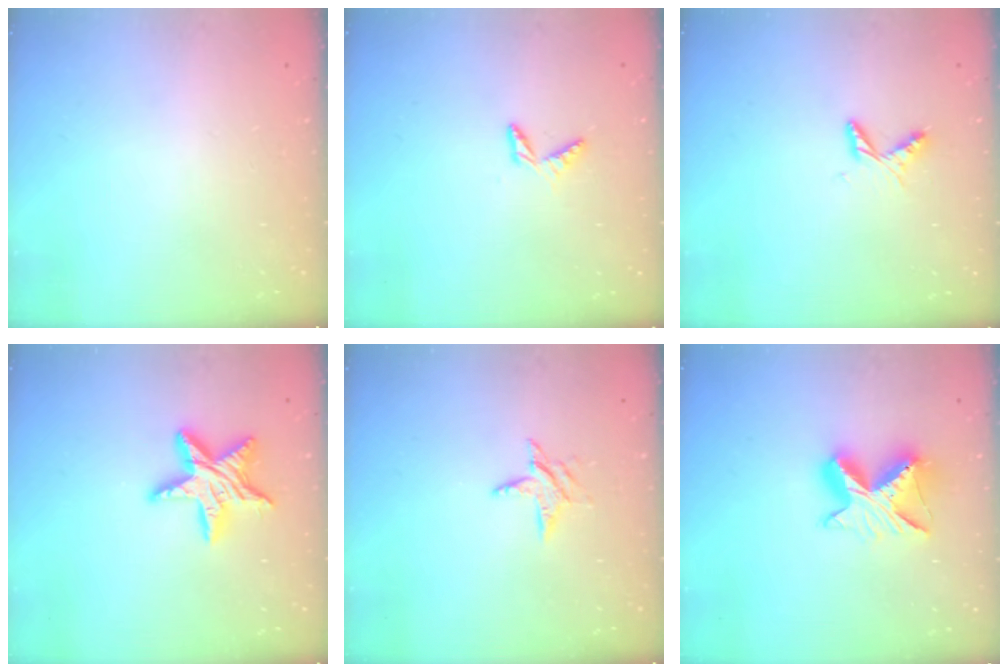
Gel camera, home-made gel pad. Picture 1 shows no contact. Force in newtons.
{"total": 4.0, "press": 3.9, "slide": 0.3}
{"total": 4.2, "press": 4.2, "slide": 0.4}
{"total": 13.2, "press": 13.2, "slide": 0.6}
{"total": 5.6, "press": 5.6, "slide": 0.4}
{"total": 9.7, "press": 9.7, "slide": 0.8}